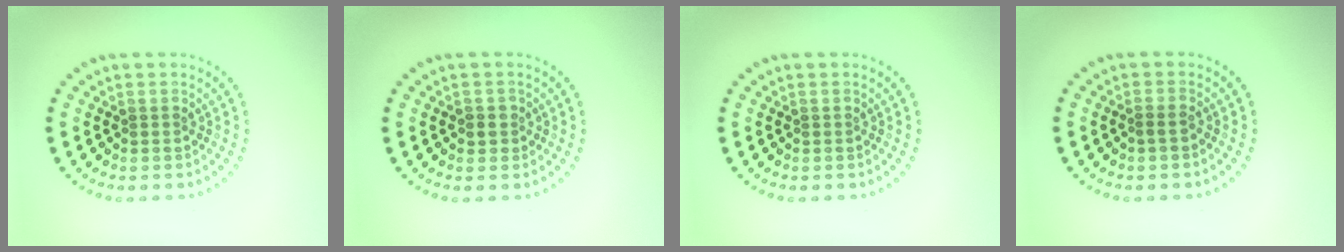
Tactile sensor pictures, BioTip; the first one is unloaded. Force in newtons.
{"total": 1.4, "press": 1.2, "slide": 0.7}
{"total": 0.0}
{"total": 0.6, "press": 0.4, "slide": 0.5}